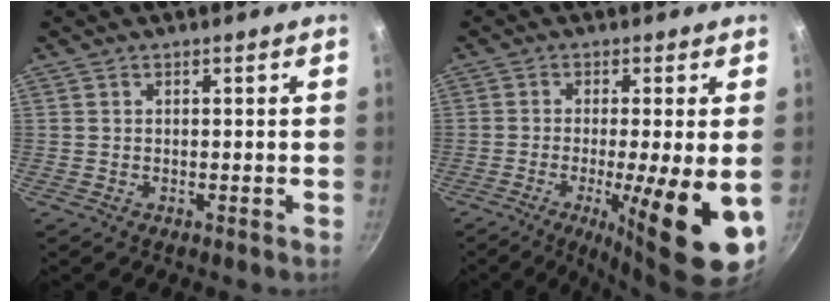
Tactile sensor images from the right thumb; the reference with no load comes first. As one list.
[{"total": 14.8, "force": [-3.9, 2.8, 14.0], "torque": [-0.205, -0.010, -0.054]}]